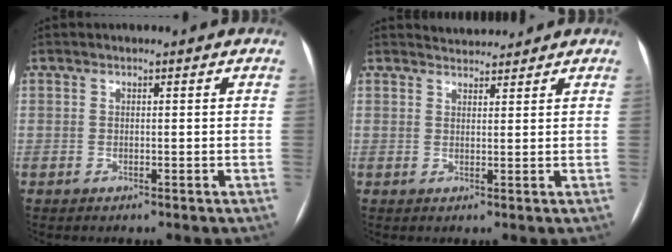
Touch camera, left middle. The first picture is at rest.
{"total": 2.9, "force": [2.8, 0.4, 0.0], "torque": [-0.009, 0.014, 0.049]}